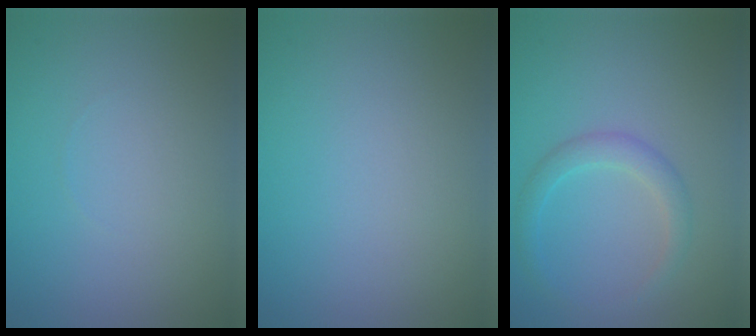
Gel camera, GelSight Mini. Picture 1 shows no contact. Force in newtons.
{"total": 0.0}
{"total": 2.1, "press": 2.1, "slide": 0.1}